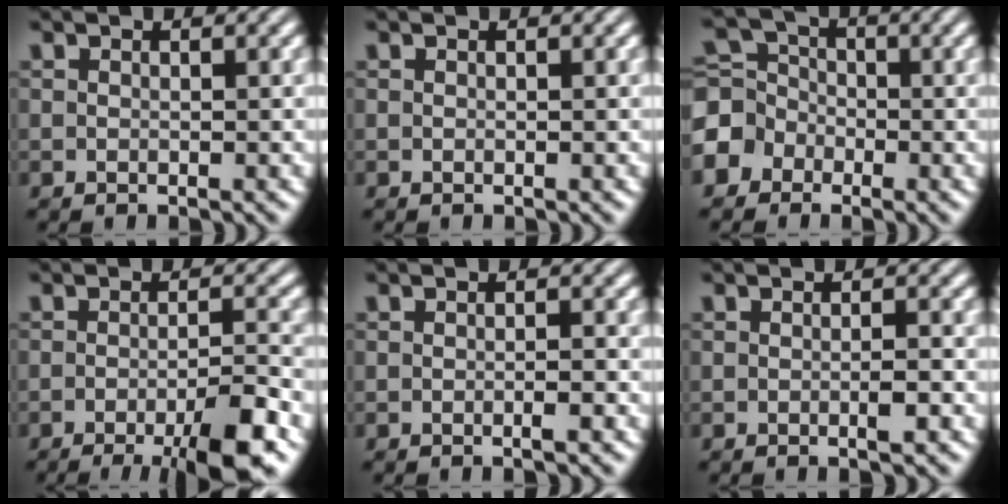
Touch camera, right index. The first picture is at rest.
{"total": 0.0}
{"total": 5.9, "force": [-1.1, 5.3, 2.4], "torque": [-0.045, -0.021, -0.019]}
{"total": 5.9, "force": [-3.7, 0.8, 4.5], "torque": [-0.050, -0.003, -0.059]}
{"total": 1.0, "force": [-0.7, 0.0, 0.7], "torque": [-0.008, 0.006, -0.017]}
{"total": 1.2, "force": [-0.7, 0.1, 1.0], "torque": [-0.011, 0.005, -0.015]}